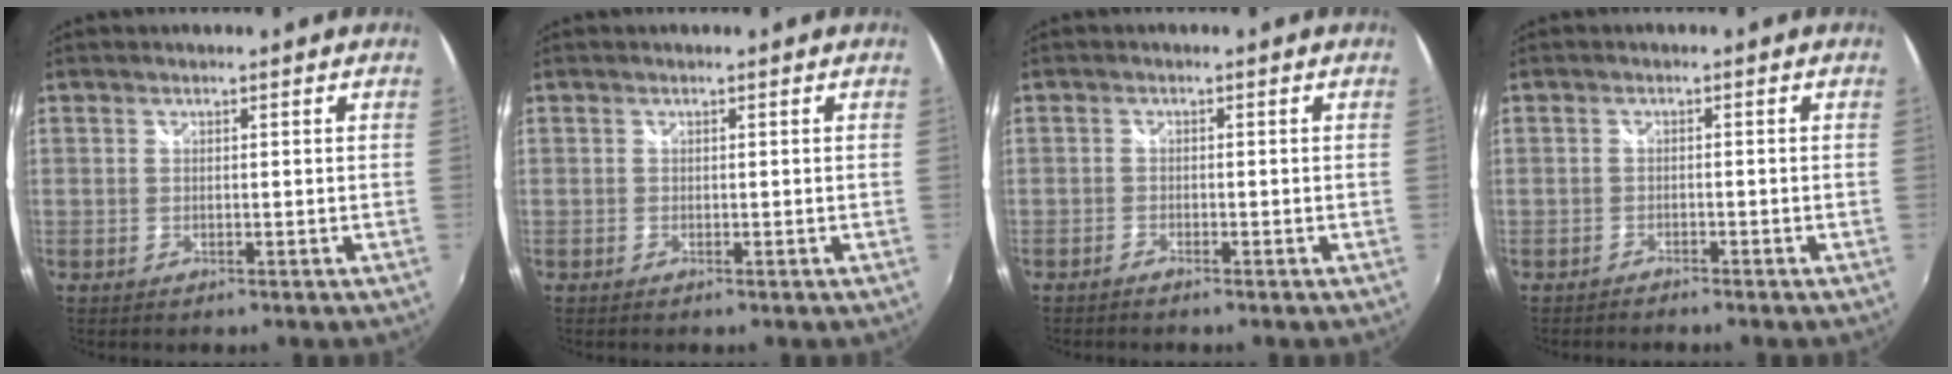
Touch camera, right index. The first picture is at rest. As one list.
[{"total": 0.0}, {"total": 1.1, "force": [-1.0, 0.3, 0.2], "torque": [-0.011, -0.002, -0.023]}, {"total": 1.6, "force": [-1.5, 0.3, 0.2], "torque": [-0.016, -0.004, -0.030]}]